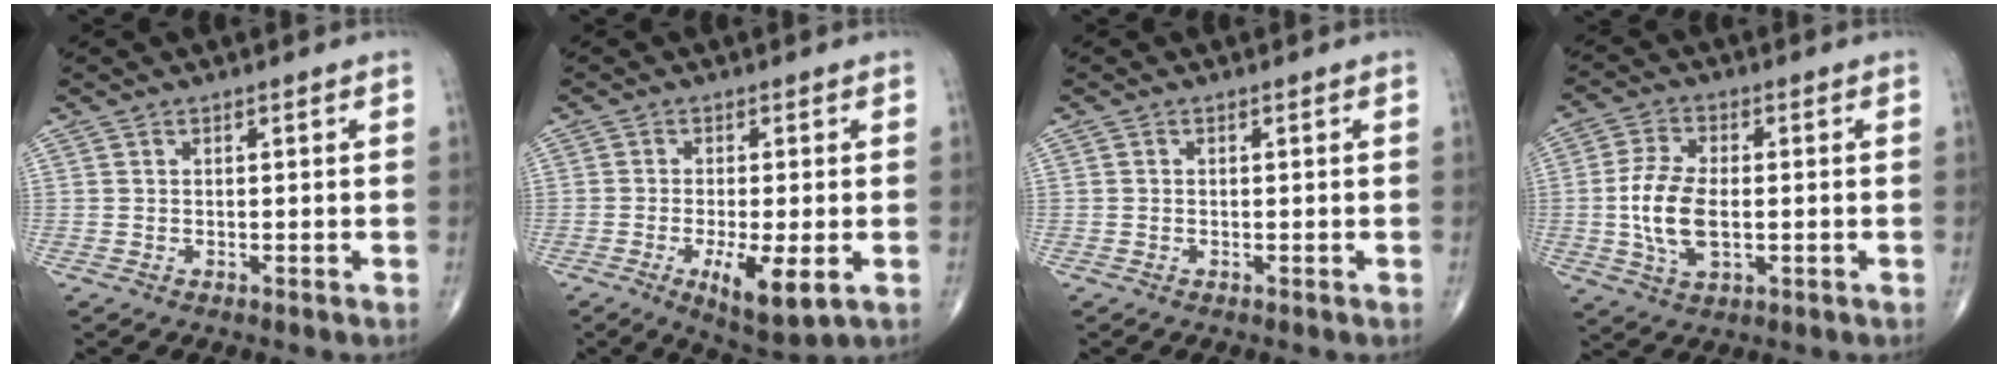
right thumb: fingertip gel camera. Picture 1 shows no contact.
{"total": 8.7, "force": [-2.8, 2.5, 7.9], "torque": [-0.130, -0.021, -0.041]}
{"total": 0.0}
{"total": 10.0, "force": [-0.9, 5.2, 8.5], "torque": [-0.168, 0.000, -0.016]}